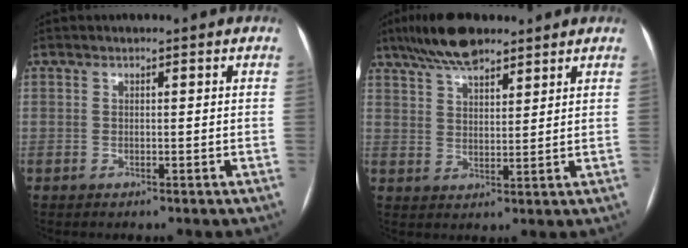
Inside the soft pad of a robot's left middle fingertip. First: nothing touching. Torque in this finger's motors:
{"motor_torque": [0.75, -0.74, 0.12, 0.02]}